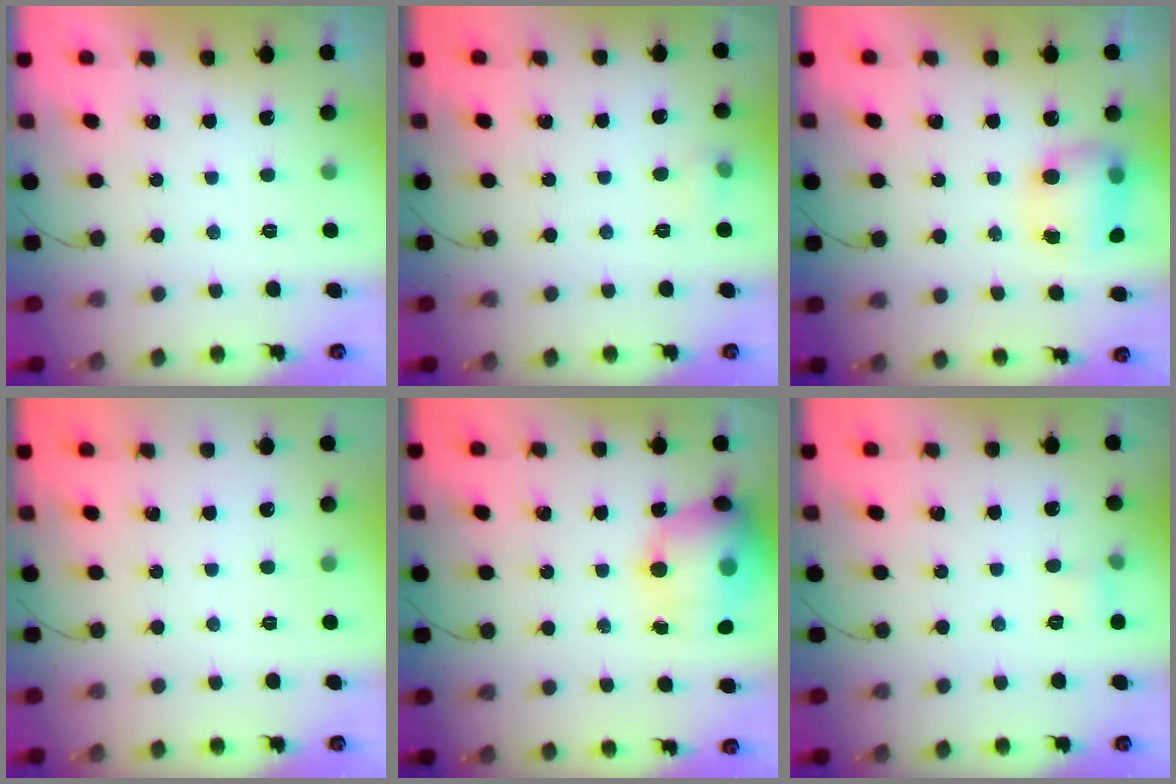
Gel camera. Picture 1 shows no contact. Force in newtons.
{"total": 8.1, "press": 4.3, "slide": 6.9}
{"total": 8.3, "press": 8.2, "slide": 1.0}
{"total": 0.0}
{"total": 19.8, "press": 19.5, "slide": 3.8}
{"total": 4.7, "press": 4.5, "slide": 1.3}